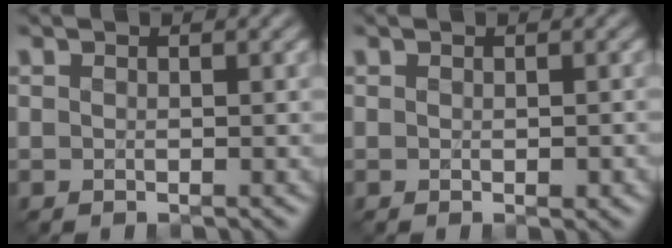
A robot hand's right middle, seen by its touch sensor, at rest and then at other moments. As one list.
[{"total": 0.9, "force": [-0.3, 0.3, 0.7], "torque": [-0.011, -0.003, 0.004]}]